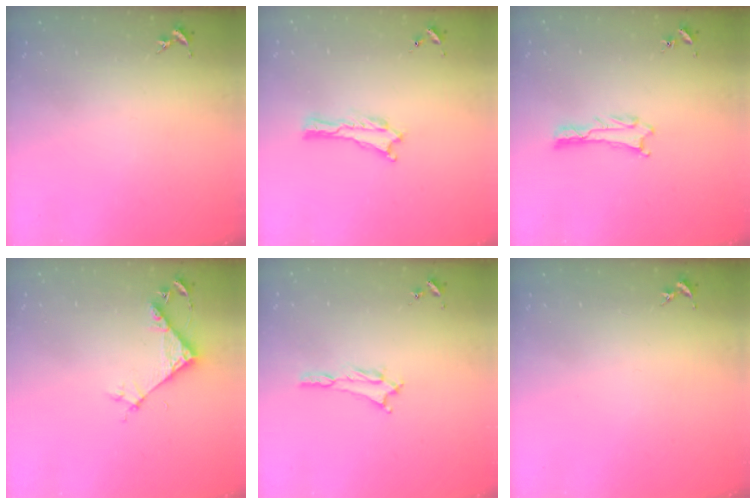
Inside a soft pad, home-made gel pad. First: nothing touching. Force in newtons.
{"total": 0.0}
{"total": 0.8, "press": 0.7, "slide": 0.1}
{"total": 5.4, "press": 5.4, "slide": 0.4}
{"total": 1.3, "press": 1.3, "slide": 0.2}
{"total": 0.0}